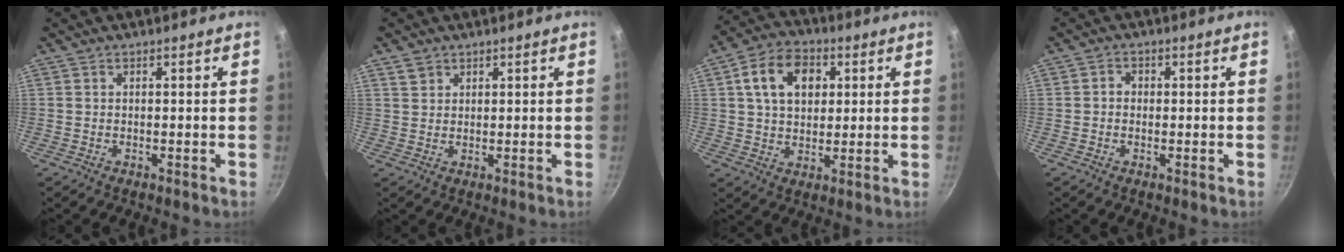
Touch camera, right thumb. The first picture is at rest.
{"total": 2.4, "force": [1.5, 1.8, 0.7], "torque": [-0.003, 0.001, 0.029]}
{"total": 11.9, "force": [3.3, 8.5, 7.6], "torque": [-0.109, 0.007, 0.047]}
{"total": 1.9, "force": [-0.1, 1.7, 0.9], "torque": [-0.010, 0.006, -0.005]}